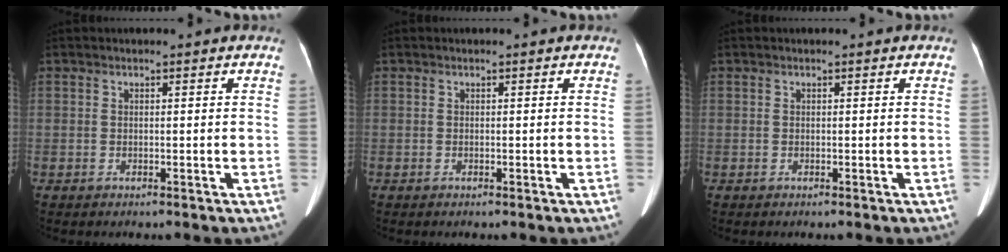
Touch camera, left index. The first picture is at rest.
{"total": 0.0}
{"total": 0.0}